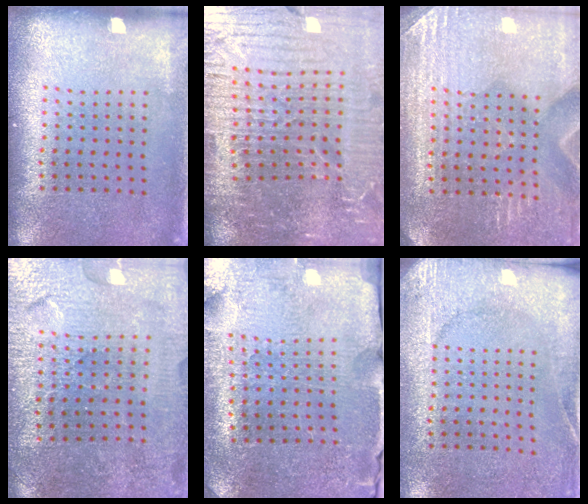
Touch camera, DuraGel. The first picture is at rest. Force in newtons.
{"total": 6.3, "press": 5.6, "slide": 3.0}
{"total": 3.0, "press": 3.0, "slide": 0.2}
{"total": 3.2, "press": 3.2, "slide": 0.1}
{"total": 3.6, "press": 3.6, "slide": 0.4}
{"total": 2.7, "press": 2.3, "slide": 1.3}